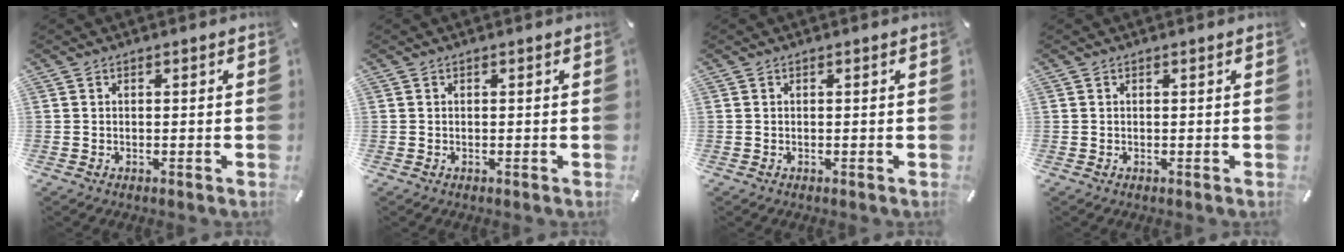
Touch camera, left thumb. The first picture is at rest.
{"total": 0.0}
{"total": 0.0}
{"total": 0.0}